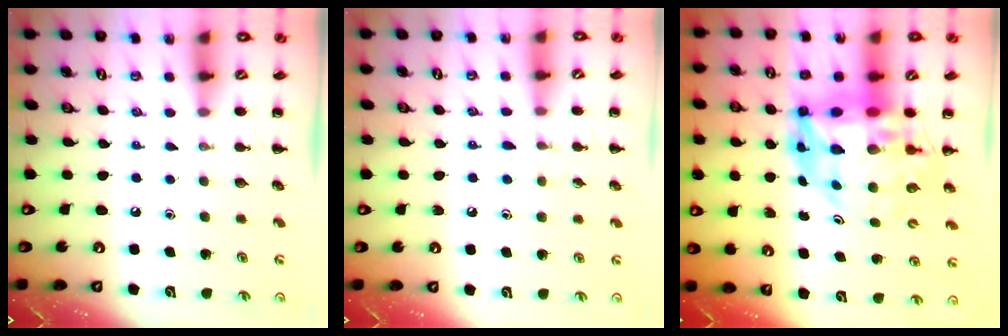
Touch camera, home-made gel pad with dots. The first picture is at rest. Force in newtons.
{"total": 5.5, "press": 4.9, "slide": 2.4}
{"total": 16.6, "press": 15.8, "slide": 5.1}